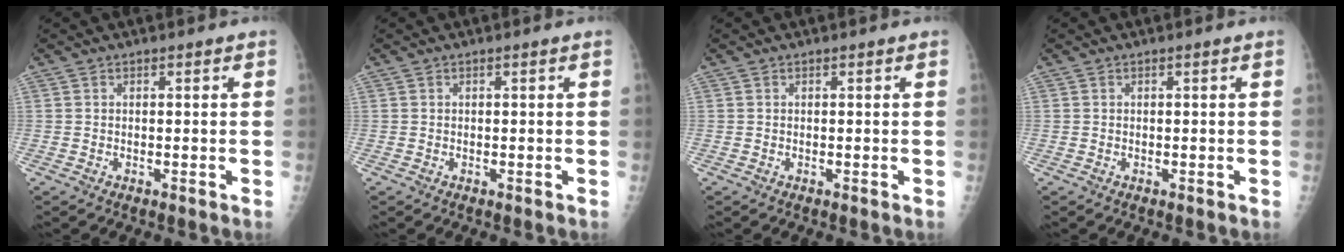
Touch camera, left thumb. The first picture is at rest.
{"total": 0.0}
{"total": 0.0}
{"total": 0.0}